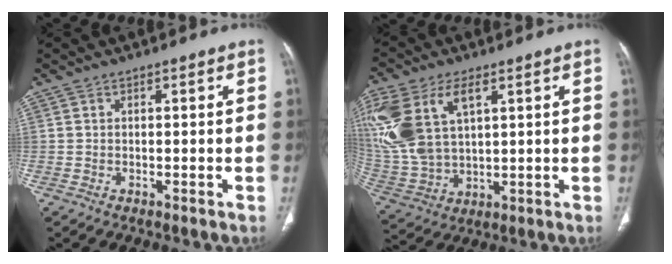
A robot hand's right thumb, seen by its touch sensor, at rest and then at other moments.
{"total": 19.9, "force": [7.0, 11.3, 14.8], "torque": [-0.348, -0.009, 0.142]}